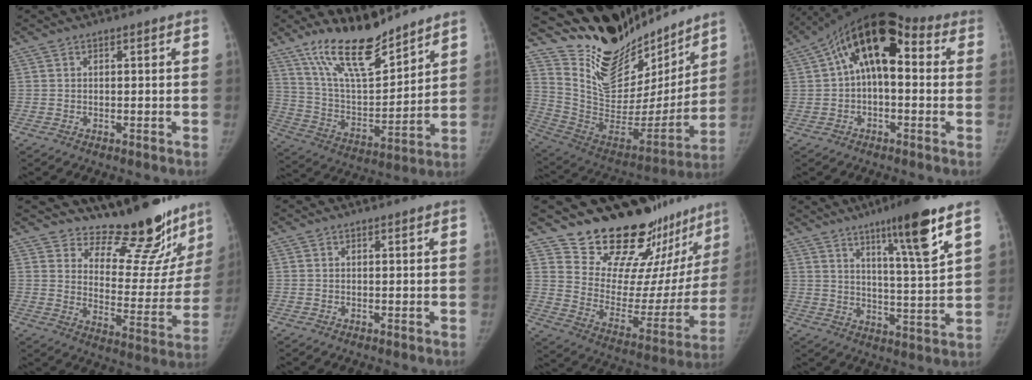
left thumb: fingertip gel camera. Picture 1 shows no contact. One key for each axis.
{"total": 16.7, "fx": 13.0, "fy": 5.1, "fz": 9.1, "tx": -0.122, "ty": -0.081, "tz": 0.241}
{"total": 26.2, "fx": 22.1, "fy": 10.1, "fz": 9.8, "tx": -0.127, "ty": -0.123, "tz": 0.365}
{"total": 15.4, "fx": 3.0, "fy": 8.0, "fz": 12.8, "tx": -0.180, "ty": 0.045, "tz": 0.035}
{"total": 18.6, "fx": 16.9, "fy": 6.1, "fz": 5.0, "tx": 0.005, "ty": -0.153, "tz": 0.215}
{"total": 0.0}
{"total": 24.1, "fx": 21.4, "fy": 8.1, "fz": 7.5, "tx": -0.056, "ty": -0.176, "tz": 0.298}
{"total": 13.0, "fx": 7.6, "fy": 0.6, "fz": 10.5, "tx": -0.164, "ty": -0.046, "tz": 0.120}